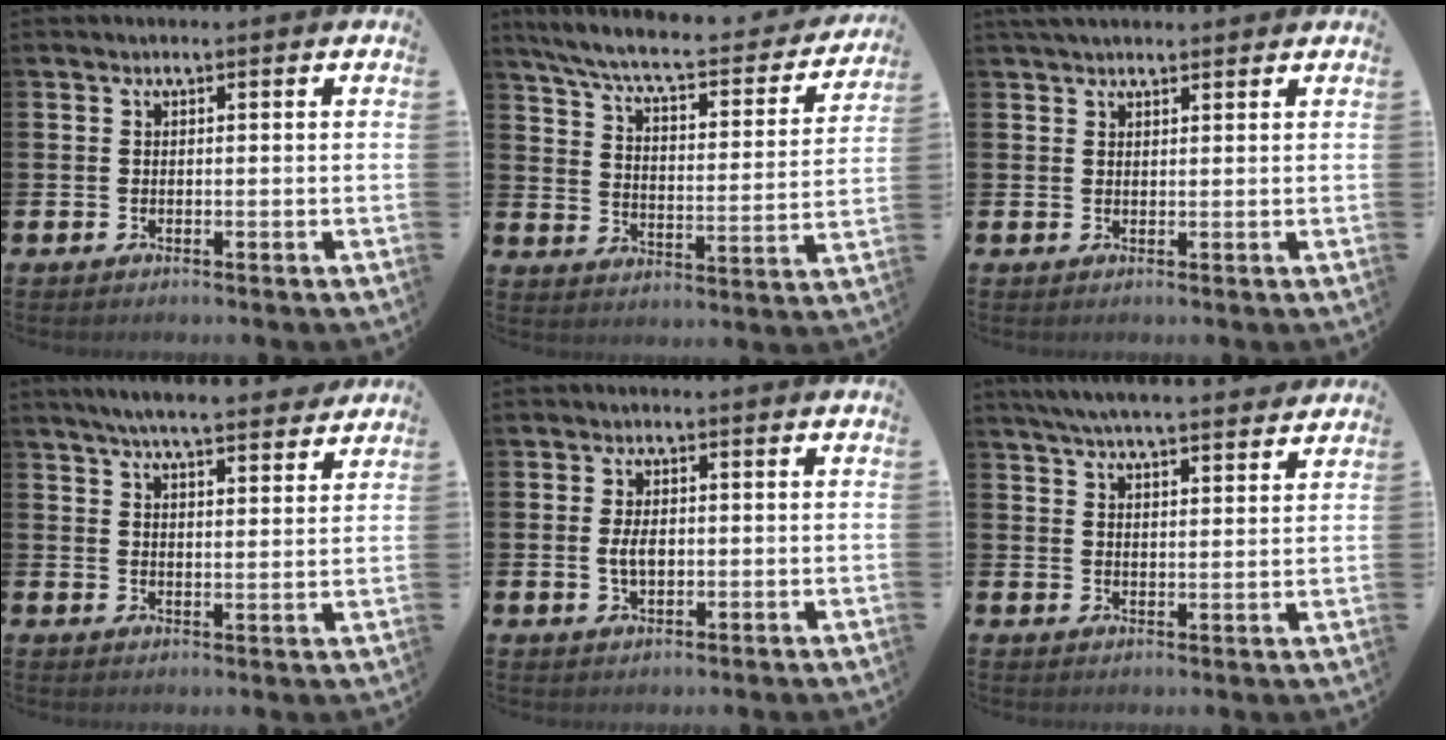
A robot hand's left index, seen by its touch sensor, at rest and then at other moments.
{"total": 7.6, "force": [6.7, 1.2, 3.2], "torque": [-0.093, -0.048, 0.110]}
{"total": 2.3, "force": [2.1, 0.6, 0.7], "torque": [-0.006, -0.003, 0.036]}
{"total": 6.1, "force": [5.8, 0.3, 1.7], "torque": [-0.042, -0.031, 0.102]}
{"total": 3.2, "force": [0.0, 1.8, 2.7], "torque": [-0.038, 0.001, -0.005]}
{"total": 5.9, "force": [5.7, 0.2, 1.5], "torque": [-0.046, -0.025, 0.102]}